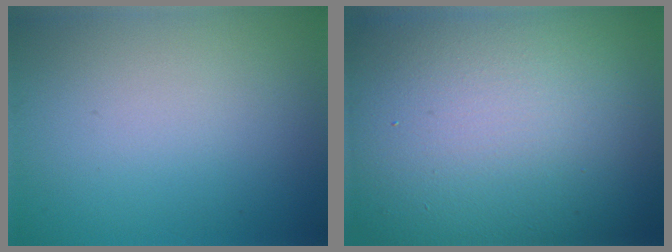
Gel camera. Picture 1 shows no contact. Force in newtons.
{"total": 21.2, "press": 21.1, "slide": 1.4}